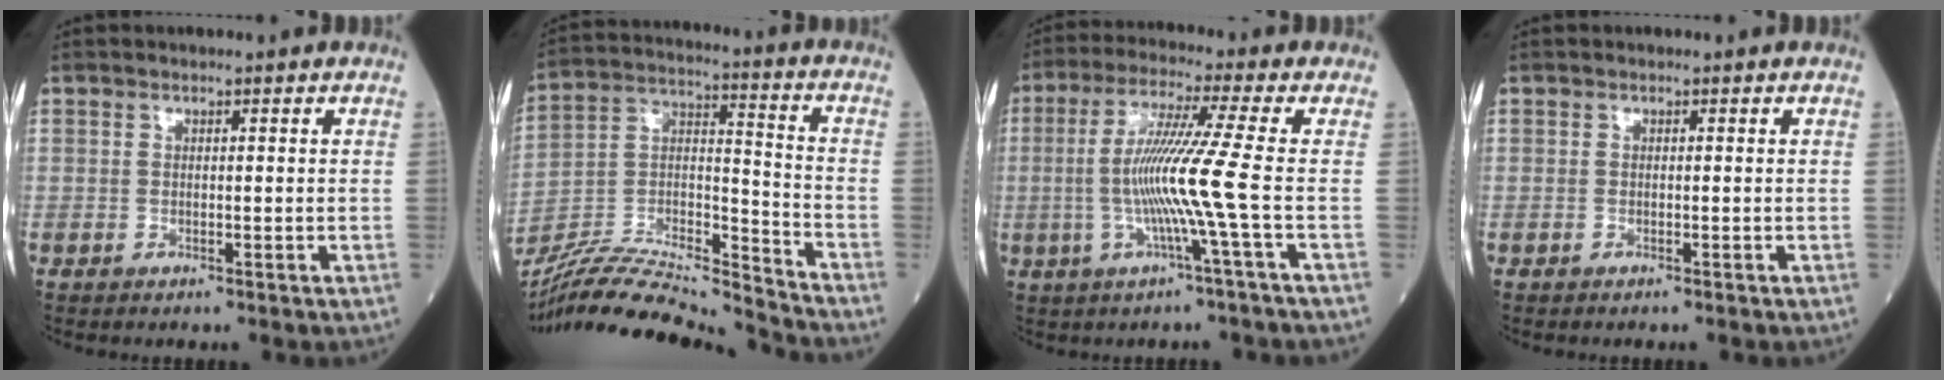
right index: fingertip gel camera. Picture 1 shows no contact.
{"total": 20.0, "force": [-19.0, -0.2, 6.3], "torque": [-0.128, 0.013, -0.329]}
{"total": 9.4, "force": [-1.4, -2.3, 9.0], "torque": [-0.185, -0.001, -0.025]}
{"total": 0.0}